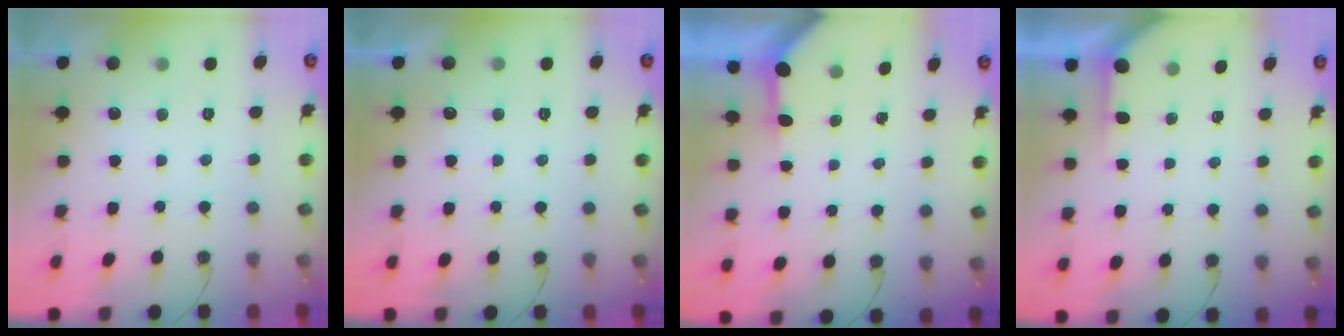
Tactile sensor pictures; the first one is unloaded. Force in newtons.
{"total": 2.0, "press": 2.0, "slide": 0.4}
{"total": 3.3, "press": 3.3, "slide": 0.3}
{"total": 2.3, "press": 2.3, "slide": 0.3}